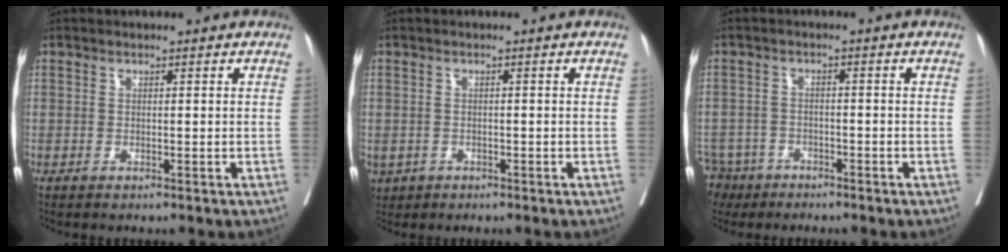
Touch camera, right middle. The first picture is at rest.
{"total": 4.5, "force": [-2.3, 3.6, 1.5], "torque": [-0.038, -0.003, -0.034]}
{"total": 7.7, "force": [-5.8, 5.0, 1.1], "torque": [-0.036, -0.007, -0.103]}